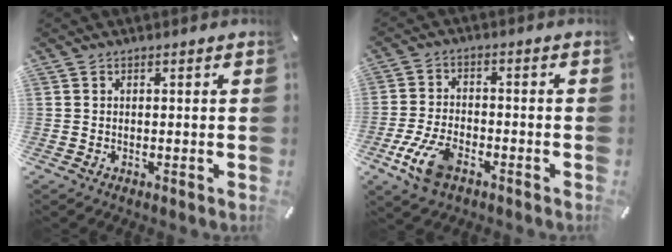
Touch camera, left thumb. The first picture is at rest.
{"total": 9.6, "force": [-4.7, 5.1, 6.7], "torque": [-0.152, 0.009, -0.087]}